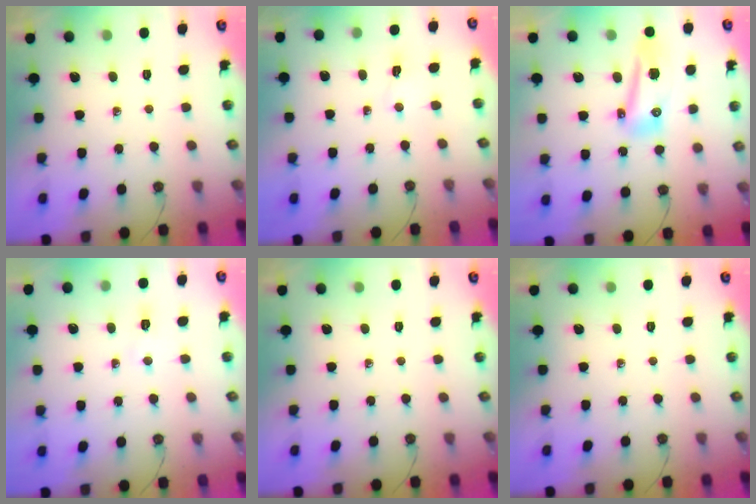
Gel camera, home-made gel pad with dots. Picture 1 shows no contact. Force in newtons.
{"total": 3.8, "press": 0.5, "slide": 3.8}
{"total": 11.2, "press": 10.9, "slide": 2.6}
{"total": 2.9, "press": 2.9, "slide": 0.4}
{"total": 0.0}
{"total": 0.0}